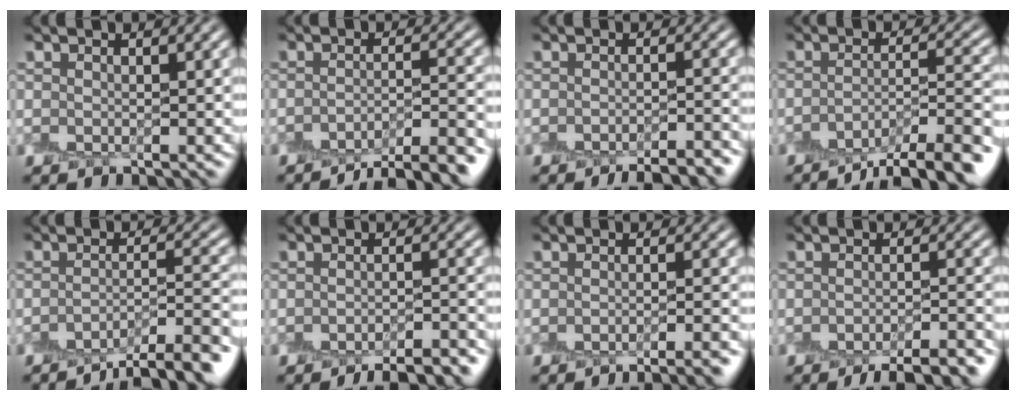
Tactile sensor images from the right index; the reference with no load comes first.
{"total": 5.7, "force": [-4.6, 1.1, 3.1], "torque": [-0.043, 0.000, -0.068]}
{"total": 4.9, "force": [-4.4, 0.8, 2.0], "torque": [-0.017, -0.003, -0.049]}
{"total": 6.6, "force": [-4.9, 1.8, 4.1], "torque": [-0.062, -0.006, -0.075]}
{"total": 5.3, "force": [-4.2, 1.2, 3.0], "torque": [-0.045, -0.004, -0.060]}
{"total": 6.1, "force": [-5.4, 1.1, 2.7], "torque": [-0.028, -0.007, -0.061]}
{"total": 4.3, "force": [-3.8, 0.7, 1.9], "torque": [-0.011, -0.006, -0.042]}
{"total": 6.2, "force": [-5.0, 1.2, 3.4], "torque": [-0.036, -0.010, -0.063]}